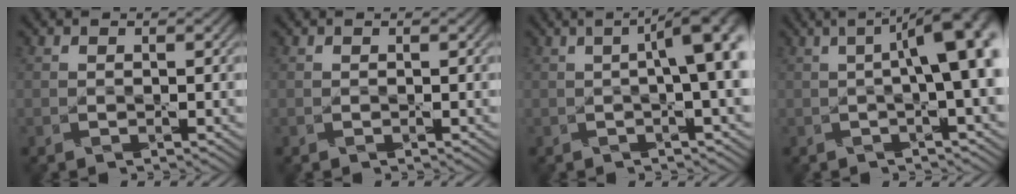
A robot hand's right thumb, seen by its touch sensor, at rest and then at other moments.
{"total": 0.0}
{"total": 7.7, "force": [0.7, 2.0, 7.4], "torque": [-0.086, 0.018, 0.007]}
{"total": 9.9, "force": [0.8, 2.7, 9.5], "torque": [-0.110, 0.025, 0.008]}